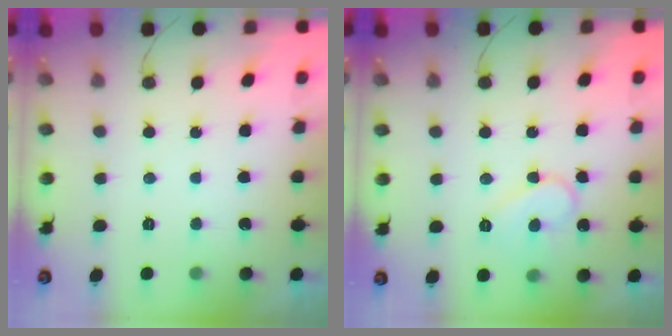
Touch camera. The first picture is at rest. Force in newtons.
{"total": 7.9, "press": 7.9, "slide": 0.7}